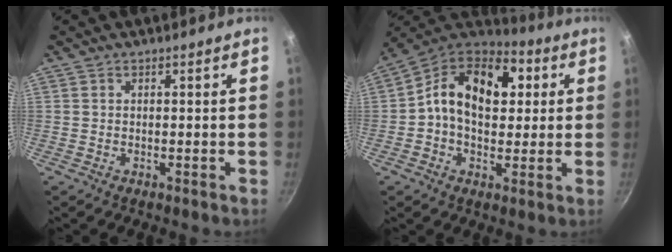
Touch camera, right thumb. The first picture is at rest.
{"total": 17.2, "force": [3.2, 11.9, 12.0], "torque": [-0.161, 0.018, 0.029]}